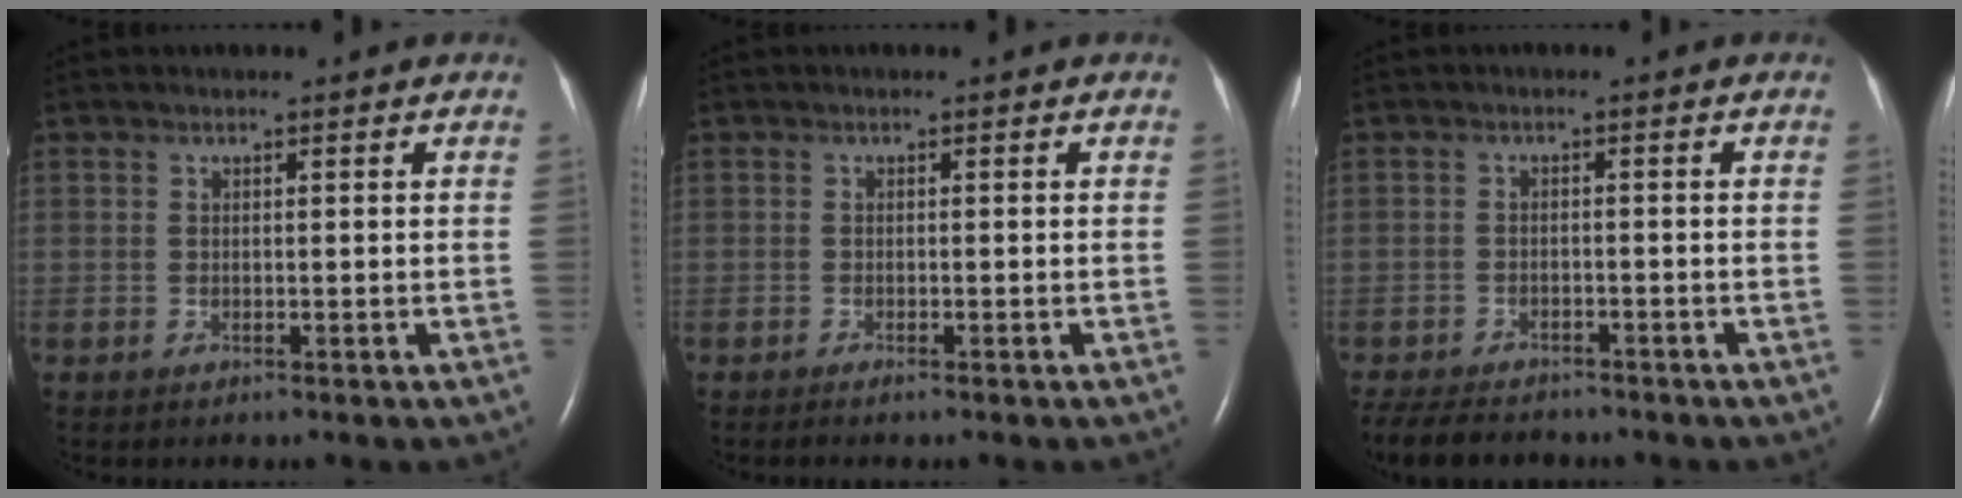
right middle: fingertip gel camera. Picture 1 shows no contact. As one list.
[{"total": 1.0, "force": [-0.8, 0.0, 0.6], "torque": [-0.013, -0.001, -0.011]}, {"total": 8.9, "force": [-7.7, 3.0, 3.3], "torque": [-0.063, -0.011, -0.114]}]